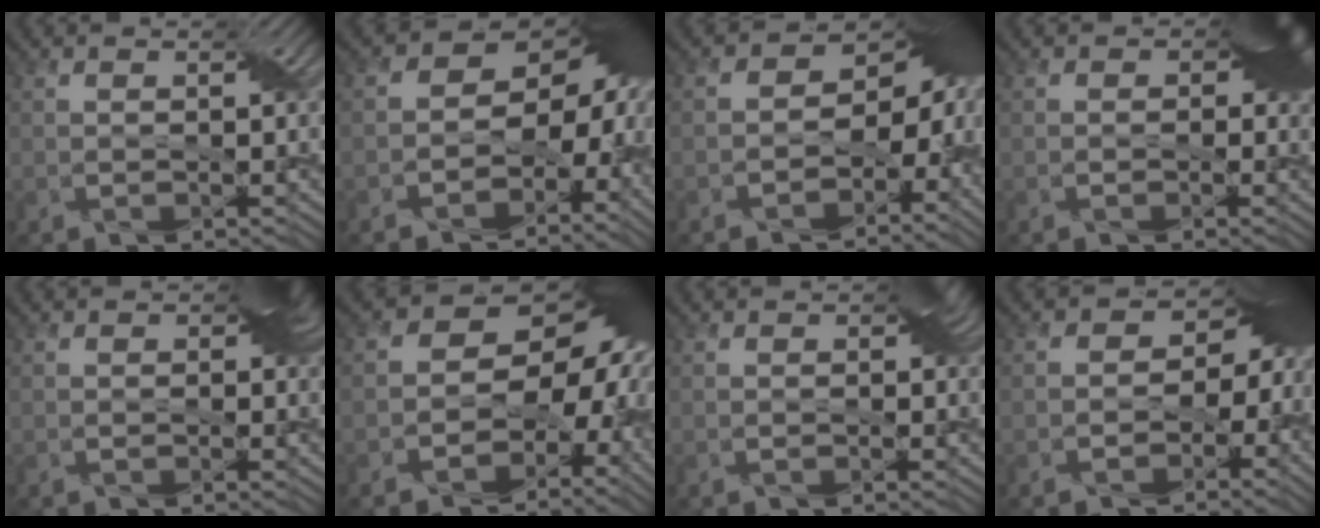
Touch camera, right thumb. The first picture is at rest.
{"total": 13.7, "force": [-2.1, 9.8, 9.4], "torque": [-0.096, -0.017, -0.035]}
{"total": 12.5, "force": [-2.6, 8.6, 8.8], "torque": [-0.082, -0.014, -0.035]}
{"total": 4.8, "force": [0.5, 3.4, 3.2], "torque": [-0.028, -0.003, 0.004]}
{"total": 3.1, "force": [0.4, 2.0, 2.3], "torque": [-0.023, -0.001, 0.003]}
{"total": 15.0, "force": [-2.0, 11.3, 9.7], "torque": [-0.105, -0.018, -0.040]}
{"total": 2.1, "force": [0.3, 1.4, 1.5], "torque": [-0.019, 0.000, 0.001]}
{"total": 8.8, "force": [-1.8, 6.7, 5.4], "torque": [-0.028, -0.011, -0.033]}